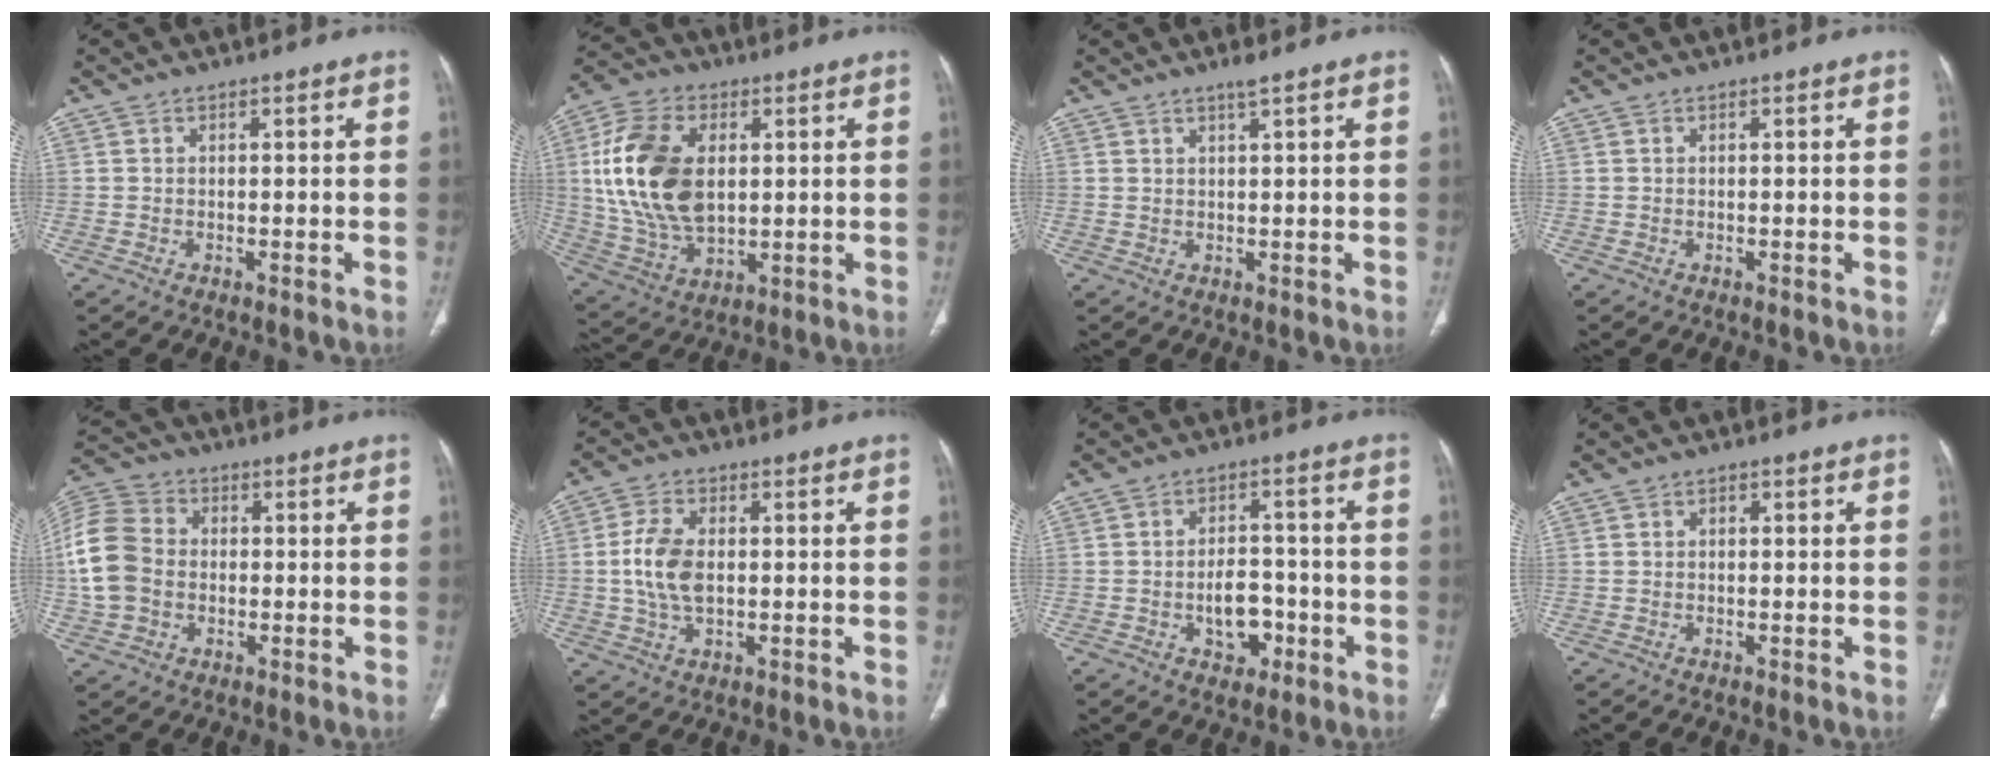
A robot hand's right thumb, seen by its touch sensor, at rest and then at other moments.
{"total": 19.0, "force": [2.9, 11.8, 14.6], "torque": [-0.275, -0.005, 0.061]}
{"total": 1.8, "force": [1.3, 0.0, 1.1], "torque": [-0.016, -0.005, 0.026]}
{"total": 0.0}
{"total": 13.1, "force": [-0.4, 10.5, 7.9], "torque": [-0.150, 0.029, -0.015]}
{"total": 8.2, "force": [0.1, 4.9, 6.6], "torque": [-0.131, 0.006, 0.001]}
{"total": 7.0, "force": [-2.3, 4.7, 4.6], "torque": [-0.039, 0.025, -0.033]}
{"total": 0.8, "force": [0.2, 0.6, 0.5], "torque": [0.002, 0.004, 0.000]}